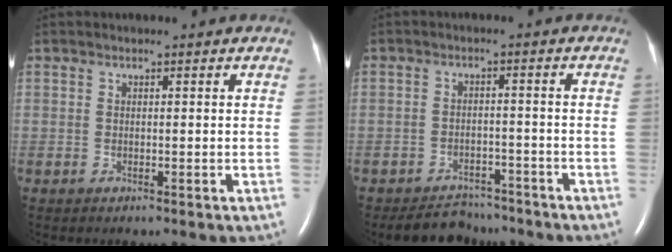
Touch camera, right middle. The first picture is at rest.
{"total": 5.7, "force": [-5.2, 2.3, -0.1], "torque": [0.003, 0.007, -0.079]}